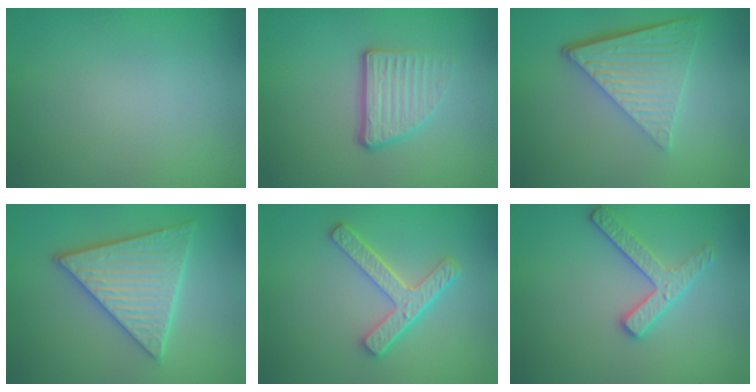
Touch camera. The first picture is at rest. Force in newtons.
{"total": 3.7, "press": 2.4, "slide": 2.8}
{"total": 6.5, "press": 4.3, "slide": 4.9}
{"total": 5.6, "press": 5.6, "slide": 0.5}
{"total": 4.3, "press": 3.3, "slide": 2.7}
{"total": 2.6, "press": 2.4, "slide": 0.9}